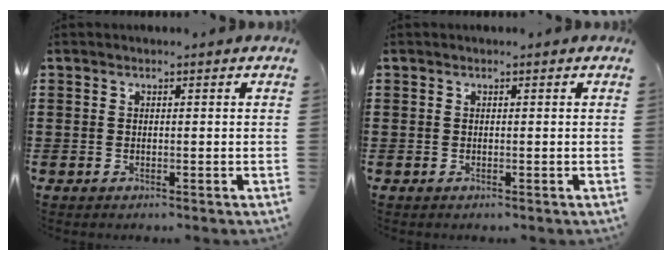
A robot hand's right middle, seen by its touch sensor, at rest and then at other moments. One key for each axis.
{"total": 0.0}